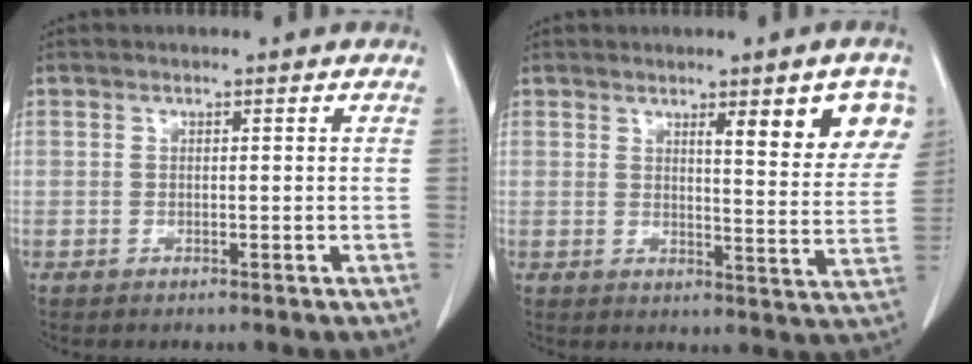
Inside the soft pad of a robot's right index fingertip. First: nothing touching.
{"total": 8.5, "force": [3.8, 1.2, 7.5], "torque": [-0.086, -0.005, 0.046]}